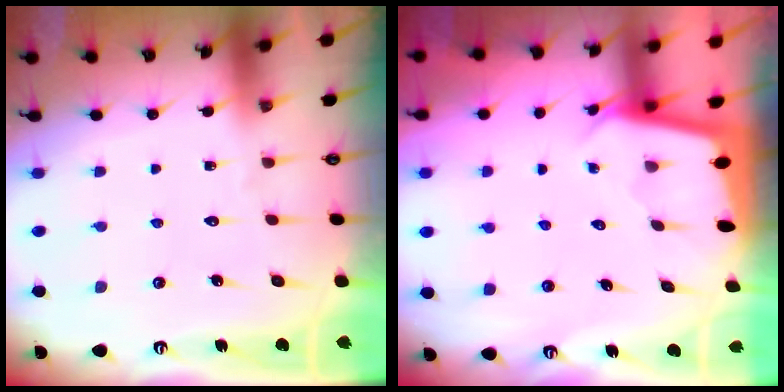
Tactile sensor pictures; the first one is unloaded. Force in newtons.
{"total": 2.0, "press": 2.0, "slide": 0.1}